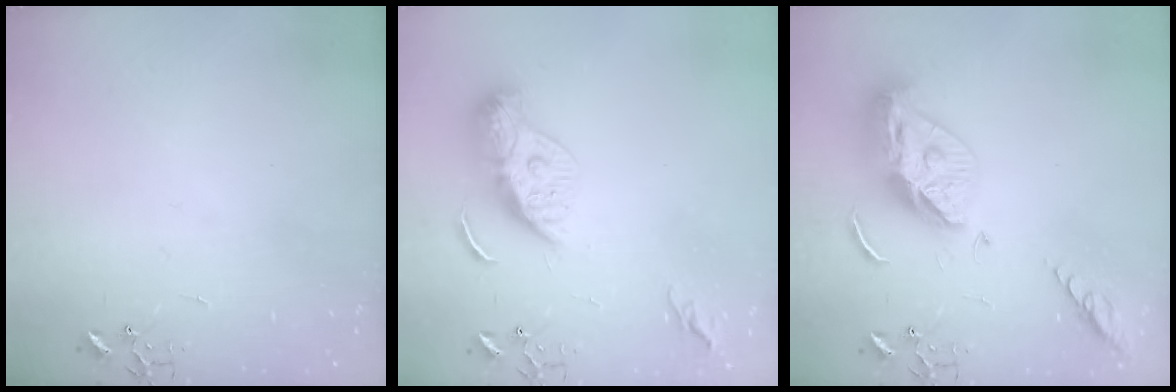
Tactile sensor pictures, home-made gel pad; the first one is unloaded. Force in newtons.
{"total": 11.6, "press": 11.6, "slide": 0.9}
{"total": 15.9, "press": 15.8, "slide": 1.5}